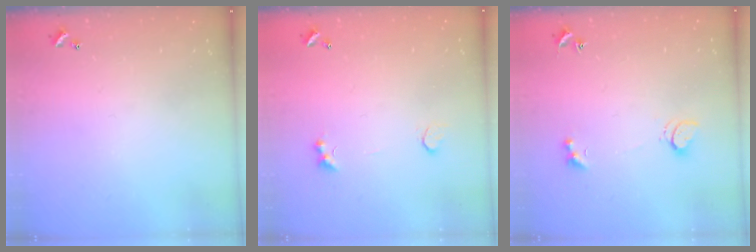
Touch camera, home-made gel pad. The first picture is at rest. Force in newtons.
{"total": 1.4, "press": 1.1, "slide": 0.9}
{"total": 4.0, "press": 3.9, "slide": 0.8}